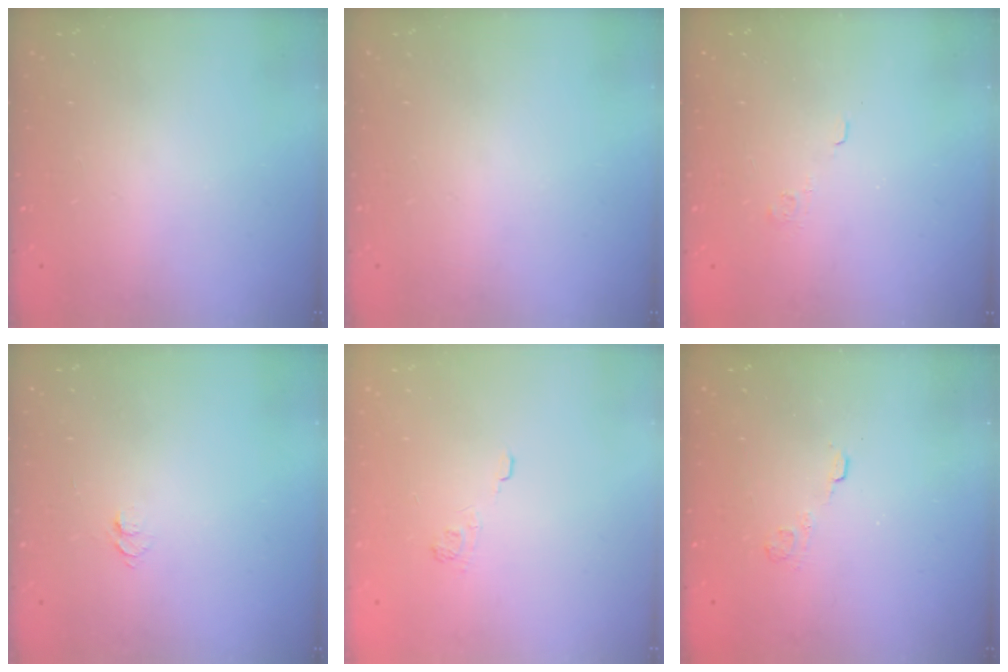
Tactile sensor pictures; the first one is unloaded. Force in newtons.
{"total": 0.0}
{"total": 3.6, "press": 3.5, "slide": 0.9}
{"total": 4.7, "press": 4.6, "slide": 0.5}
{"total": 2.3, "press": 1.8, "slide": 1.3}
{"total": 2.7, "press": 2.3, "slide": 1.4}